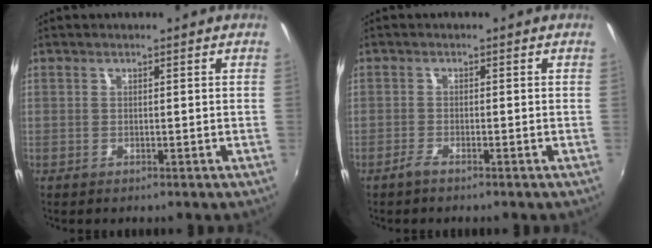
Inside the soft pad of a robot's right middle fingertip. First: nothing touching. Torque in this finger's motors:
{"motor_torque": [0.49, -0.43, -0.06, 0.01]}